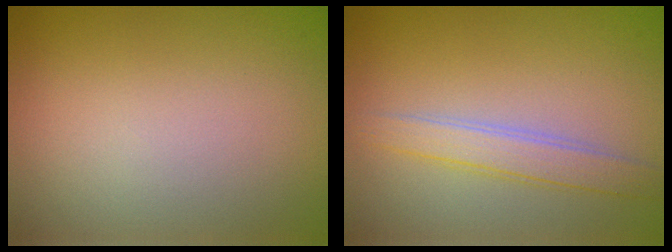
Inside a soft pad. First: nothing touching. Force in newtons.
{"total": 2.5, "press": 2.5, "slide": 0.1}